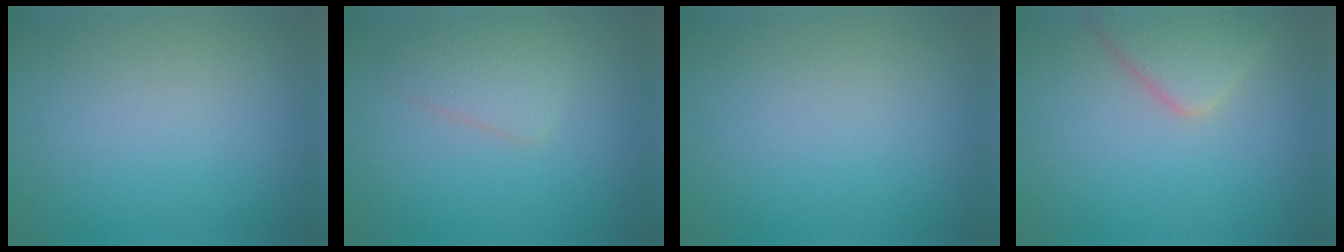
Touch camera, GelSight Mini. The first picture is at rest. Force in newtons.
{"total": 2.4, "press": 2.4, "slide": 0.1}
{"total": 0.0}
{"total": 4.0, "press": 4.0, "slide": 0.2}